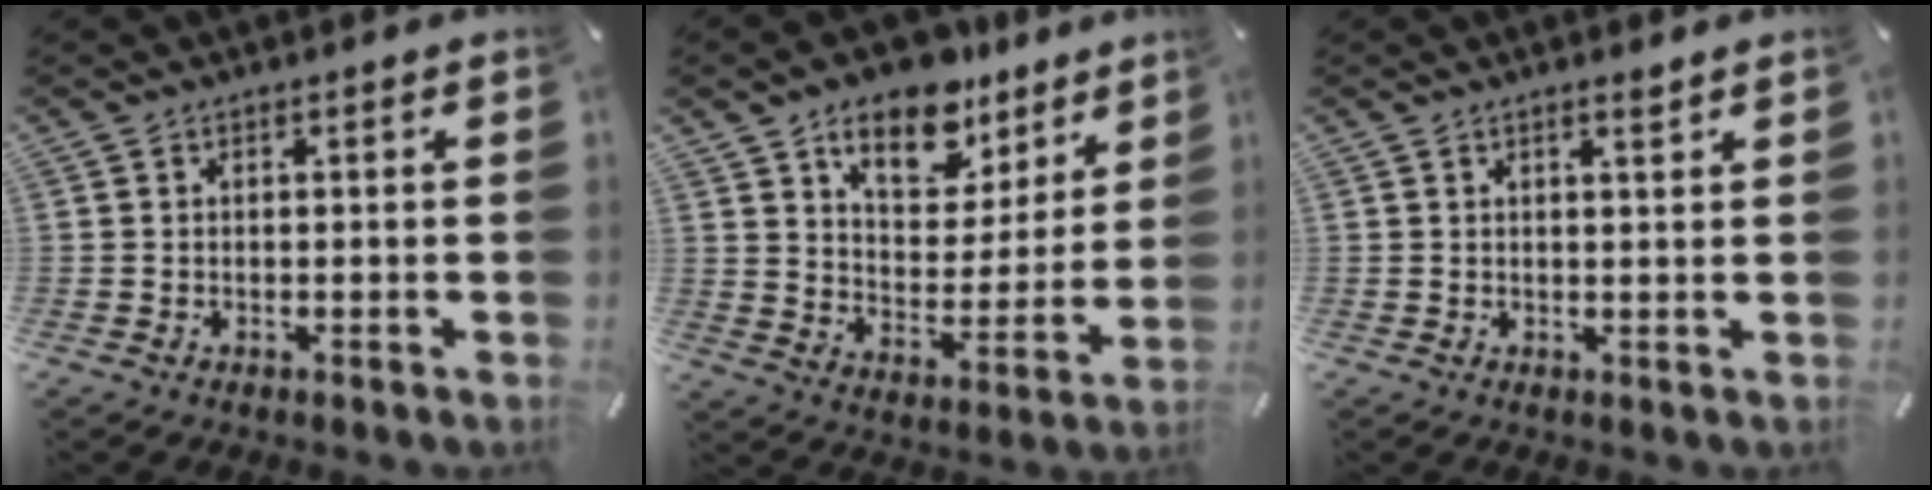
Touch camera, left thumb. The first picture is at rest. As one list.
[{"total": 13.9, "force": [10.2, 7.7, 5.5], "torque": [-0.082, -0.068, 0.183]}, {"total": 1.7, "force": [1.3, 0.1, 1.1], "torque": [-0.015, -0.004, 0.022]}]